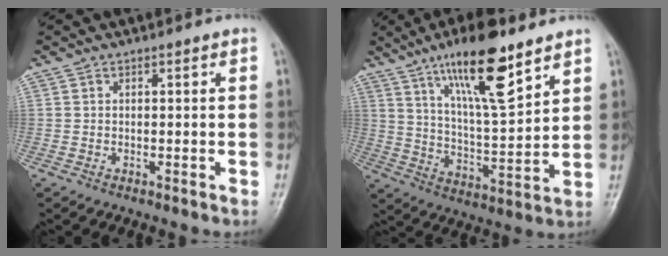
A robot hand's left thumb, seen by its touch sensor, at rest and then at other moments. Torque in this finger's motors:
{"motor_torque": [1.17, 0.03, 1.67, -1.10, 0.49]}